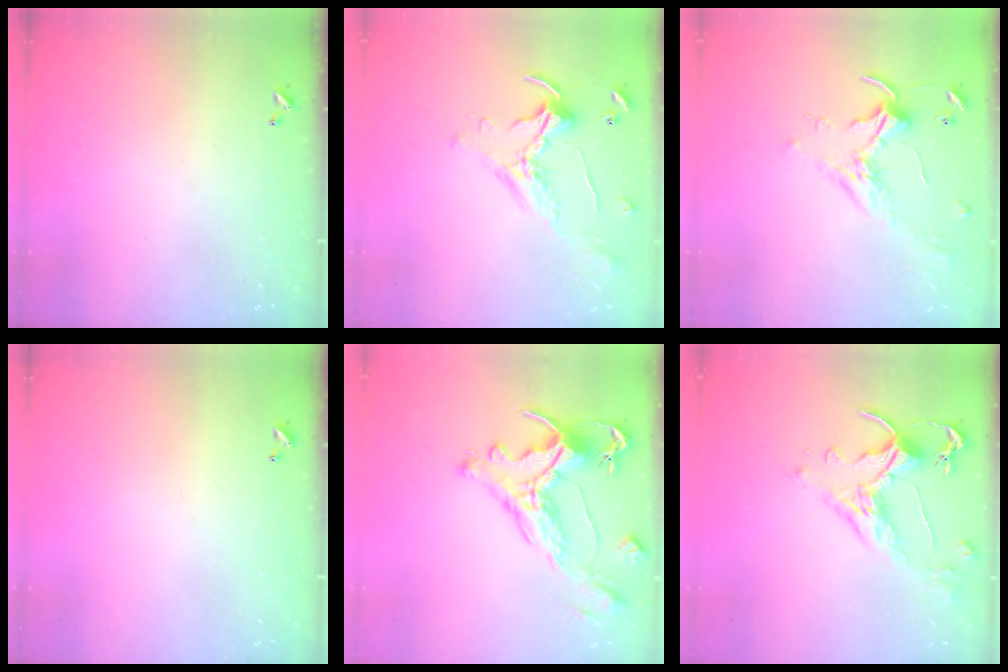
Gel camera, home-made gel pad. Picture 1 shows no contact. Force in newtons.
{"total": 0.8, "press": 0.8, "slide": 0.2}
{"total": 1.6, "press": 1.6, "slide": 0.4}
{"total": 0.0}
{"total": 1.6, "press": 1.0, "slide": 1.3}
{"total": 2.5, "press": 2.1, "slide": 1.2}